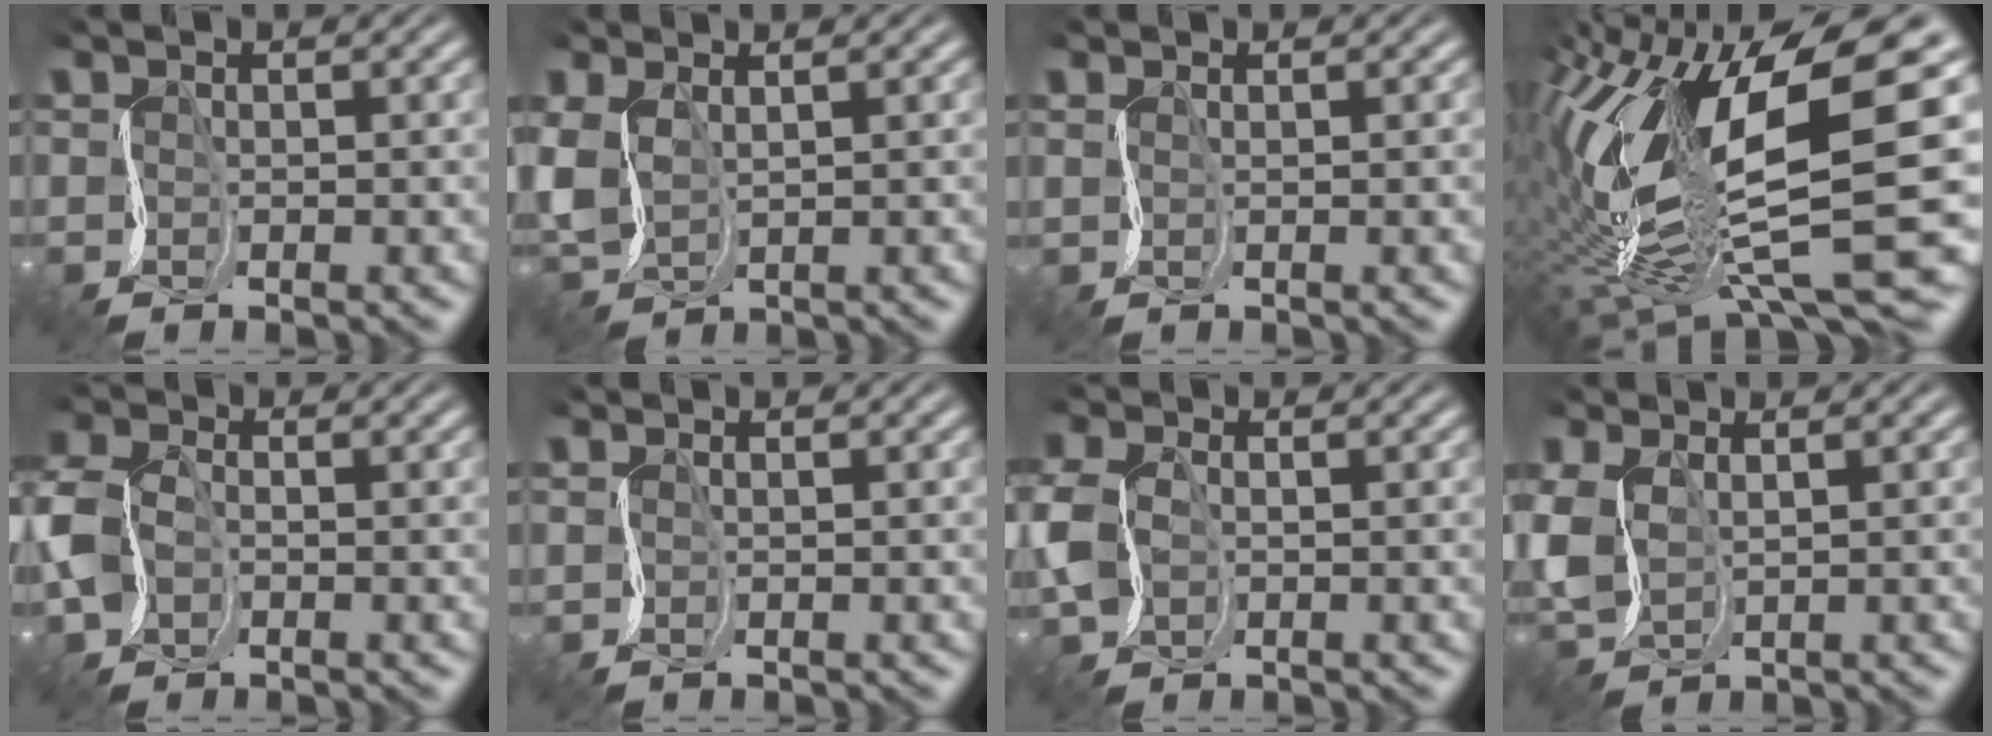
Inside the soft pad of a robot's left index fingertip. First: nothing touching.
{"total": 3.3, "force": [1.2, 2.3, 2.0], "torque": [-0.064, 0.004, 0.031]}
{"total": 1.3, "force": [1.0, 0.6, 0.7], "torque": [-0.005, 0.010, 0.010]}
{"total": 13.8, "force": [-0.6, 4.3, 13.1], "torque": [-0.272, 0.012, -0.007]}
{"total": 4.6, "force": [-1.0, 3.5, 2.8], "torque": [-0.091, -0.001, -0.031]}
{"total": 0.7, "force": [0.6, 0.3, 0.0], "torque": [0.001, 0.001, 0.011]}
{"total": 4.0, "force": [0.0, 3.1, 2.6], "torque": [-0.078, 0.000, -0.001]}
{"total": 3.6, "force": [1.0, 2.7, 2.3], "torque": [-0.073, 0.002, 0.029]}